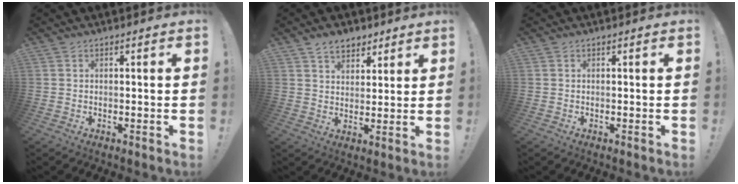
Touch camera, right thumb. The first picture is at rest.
{"total": 6.5, "force": [4.5, 4.3, 2.1], "torque": [-0.029, -0.019, 0.083]}
{"total": 0.0}